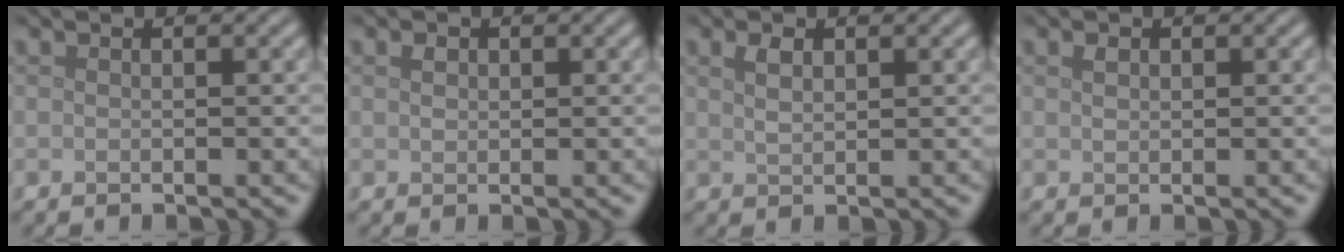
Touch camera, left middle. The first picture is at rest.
{"total": 0.9, "force": [0.4, 0.7, 0.4], "torque": [-0.009, -0.002, 0.007]}
{"total": 1.6, "force": [0.8, 0.8, 1.1], "torque": [-0.024, 0.000, 0.020]}
{"total": 0.8, "force": [0.4, 0.6, 0.5], "torque": [-0.010, -0.001, 0.009]}